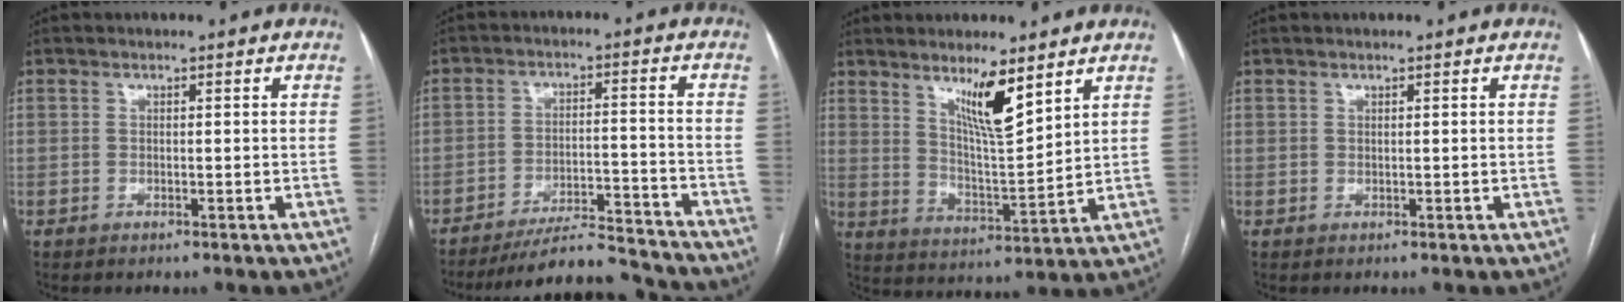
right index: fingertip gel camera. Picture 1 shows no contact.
{"total": 12.4, "force": [-12.0, 1.3, 2.7], "torque": [-0.038, 0.013, -0.183]}
{"total": 9.1, "force": [5.8, 1.1, 6.9], "torque": [-0.125, -0.014, 0.106]}
{"total": 0.0}